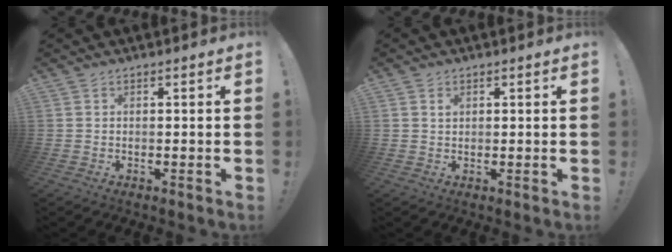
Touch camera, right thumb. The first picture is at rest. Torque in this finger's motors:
{"motor_torque": [-0.22, 0.03, -0.09, 0.20, -0.08]}